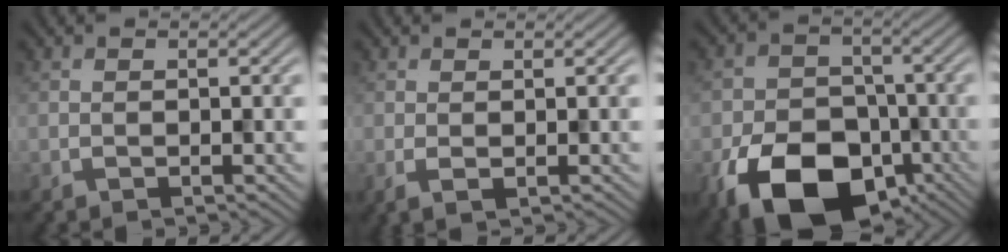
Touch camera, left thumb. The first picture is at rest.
{"total": 1.9, "force": [-0.1, 0.4, 1.8], "torque": [-0.037, 0.000, 0.002]}
{"total": 15.0, "force": [-8.0, 9.7, 8.2], "torque": [-0.162, -0.045, -0.131]}